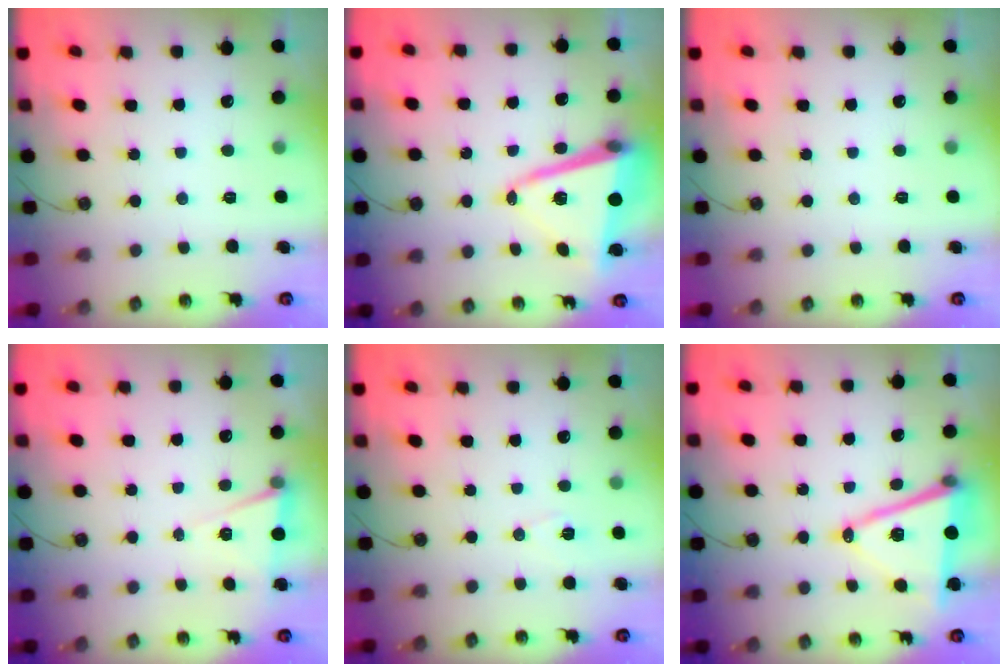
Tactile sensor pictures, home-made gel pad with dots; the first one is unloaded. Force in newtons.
{"total": 12.8, "press": 12.5, "slide": 2.5}
{"total": 0.0}
{"total": 6.0, "press": 4.0, "slide": 4.5}
{"total": 6.5, "press": 5.5, "slide": 3.5}
{"total": 15.1, "press": 14.6, "slide": 3.7}